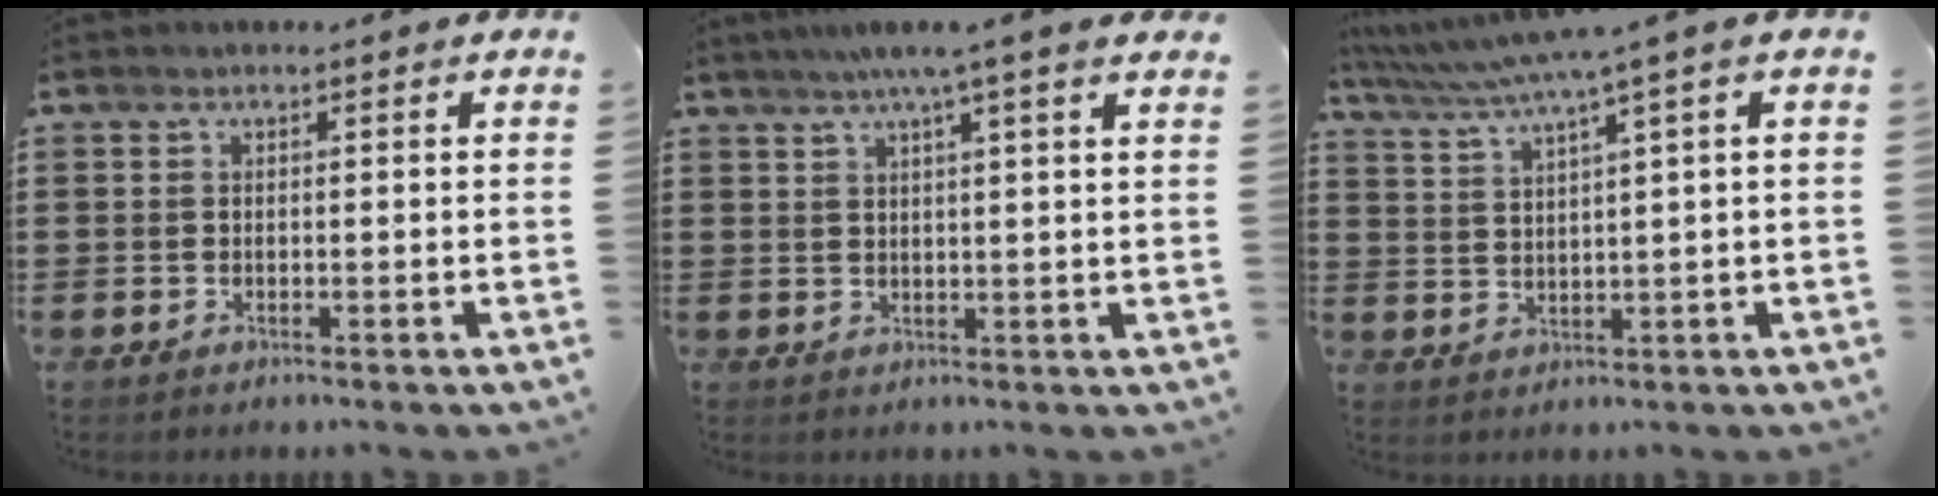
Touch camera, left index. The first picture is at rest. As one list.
[{"total": 4.8, "force": [3.3, -0.5, 3.4], "torque": [-0.075, -0.001, 0.057]}, {"total": 4.7, "force": [3.0, -0.6, 3.5], "torque": [-0.079, -0.021, 0.047]}]